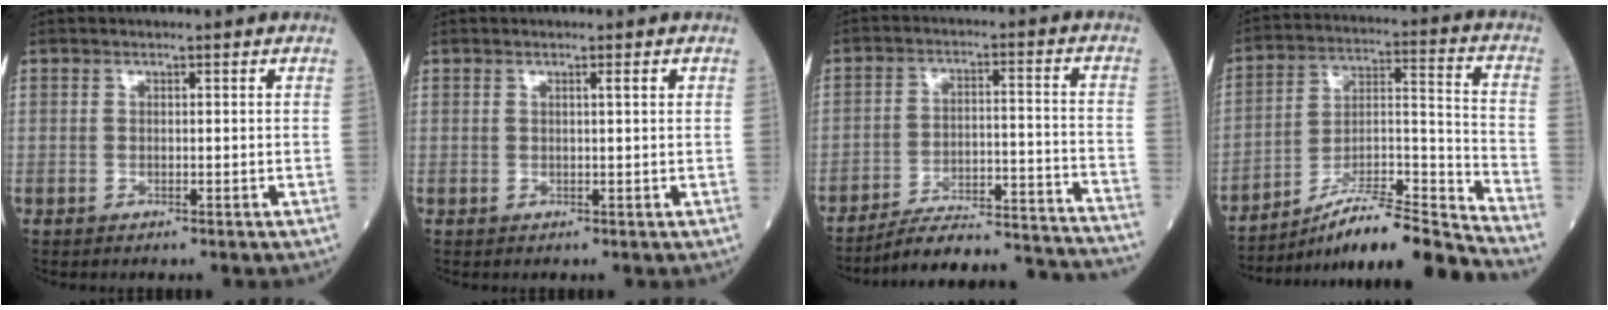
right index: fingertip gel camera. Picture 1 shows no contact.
{"total": 0.9, "force": [0.4, -0.1, 0.8], "torque": [-0.011, 0.002, 0.004]}
{"total": 22.3, "force": [-21.4, 0.5, 6.2], "torque": [-0.061, 0.000, -0.294]}
{"total": 16.5, "force": [-14.9, -1.5, 6.8], "torque": [-0.105, 0.029, -0.256]}